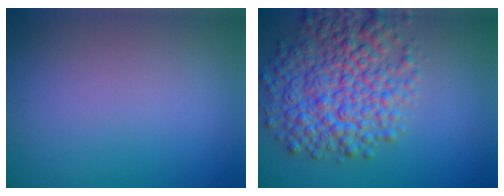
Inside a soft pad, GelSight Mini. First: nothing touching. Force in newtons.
{"total": 8.1, "press": 8.1, "slide": 0.2}